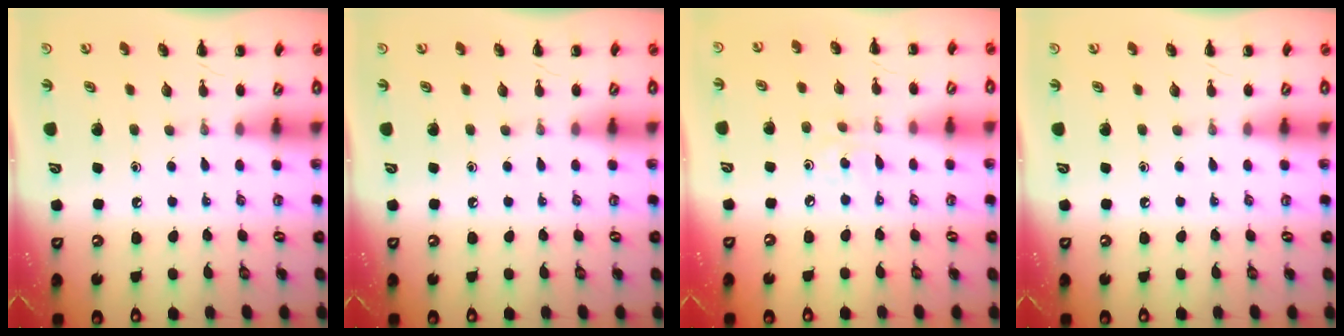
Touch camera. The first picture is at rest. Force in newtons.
{"total": 0.0}
{"total": 2.4, "press": 2.2, "slide": 0.8}
{"total": 0.0}